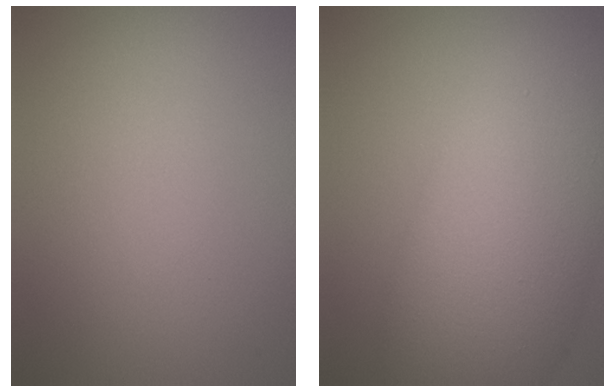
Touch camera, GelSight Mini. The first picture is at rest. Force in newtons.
{"total": 10.9, "press": 10.9, "slide": 0.2}